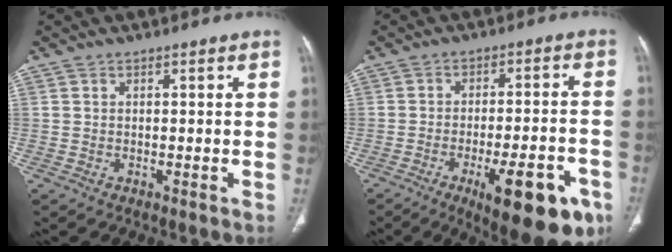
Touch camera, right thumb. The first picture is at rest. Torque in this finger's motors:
{"motor_torque": [2.46, 2.55, 0.00, -0.05, 0.32]}